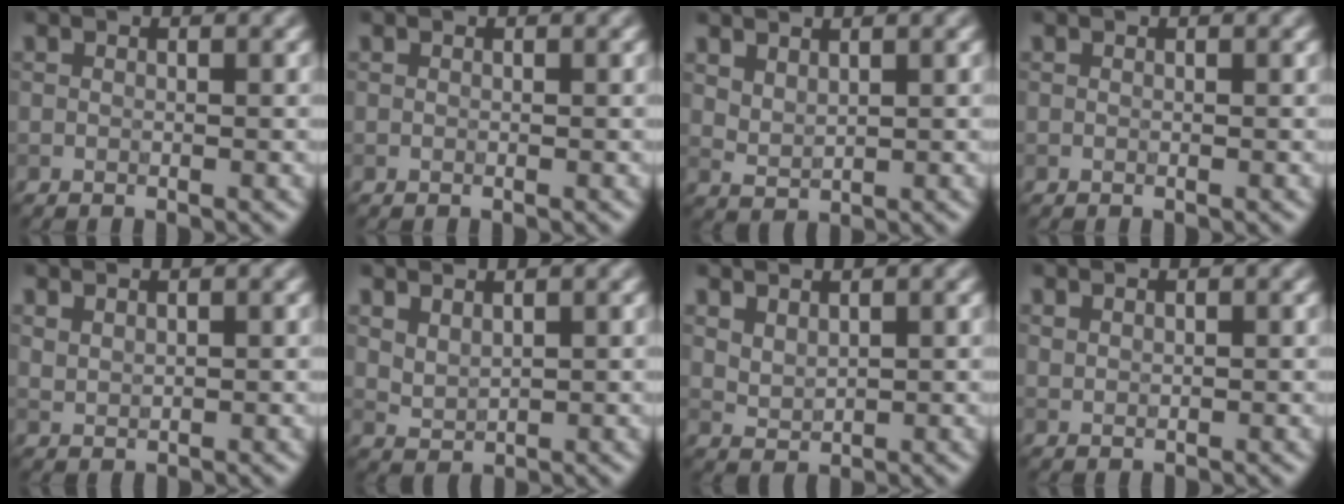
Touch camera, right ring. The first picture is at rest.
{"total": 0.0}
{"total": 1.6, "force": [1.3, 0.6, 0.7], "torque": [-0.017, 0.000, 0.032]}
{"total": 0.0}
{"total": 1.1, "force": [1.0, 0.3, 0.3], "torque": [-0.013, -0.001, 0.023]}
{"total": 1.7, "force": [1.3, 0.7, 0.8], "torque": [-0.019, -0.001, 0.033]}
{"total": 1.6, "force": [1.2, 0.7, 0.8], "torque": [-0.018, -0.002, 0.030]}
{"total": 0.7, "force": [0.6, 0.3, 0.2], "torque": [-0.008, -0.001, 0.017]}